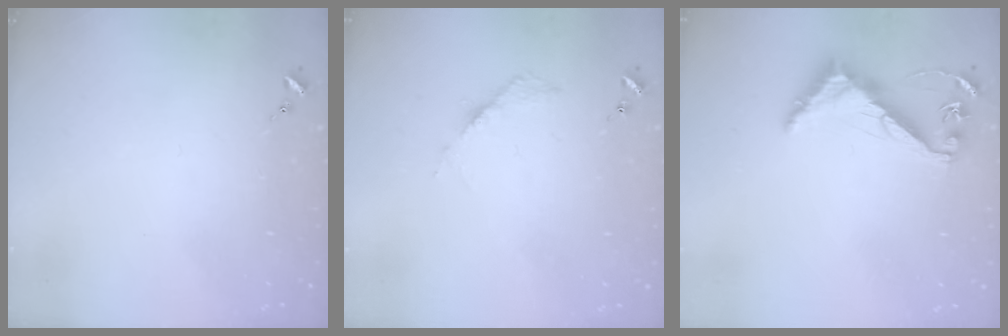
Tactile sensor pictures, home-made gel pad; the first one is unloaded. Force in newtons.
{"total": 3.6, "press": 3.6, "slide": 0.5}
{"total": 7.3, "press": 7.3, "slide": 0.6}